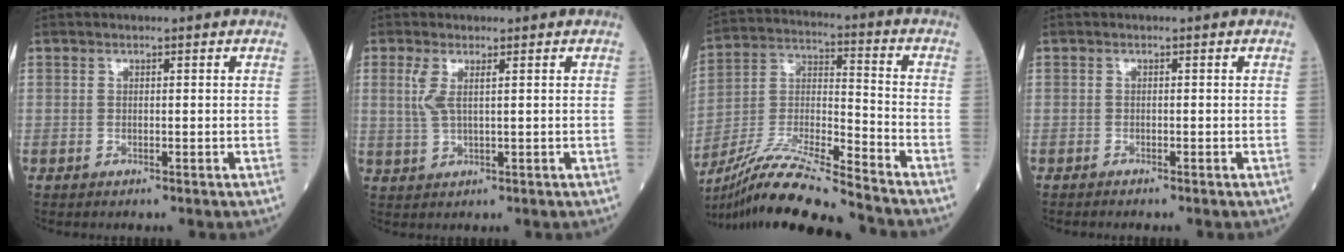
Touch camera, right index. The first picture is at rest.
{"total": 3.1, "force": [1.0, 0.6, 2.8], "torque": [-0.073, 0.004, 0.026]}
{"total": 17.7, "force": [-15.5, -0.6, 8.4], "torque": [-0.173, -0.017, -0.287]}
{"total": 0.7, "force": [-0.7, -0.1, 0.2], "torque": [-0.005, -0.001, -0.012]}